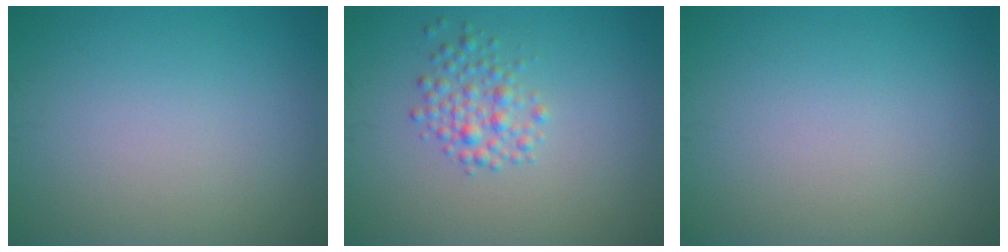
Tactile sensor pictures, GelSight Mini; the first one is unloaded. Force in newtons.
{"total": 2.4, "press": 2.4, "slide": 0.1}
{"total": 0.0}